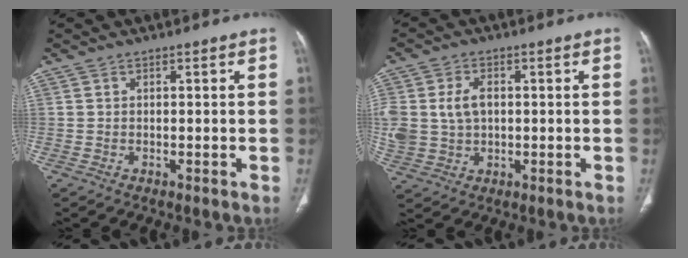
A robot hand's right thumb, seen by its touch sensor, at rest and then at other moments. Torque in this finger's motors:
{"motor_torque": [0.48, 0.48, 0.56, 0.62, 0.10]}